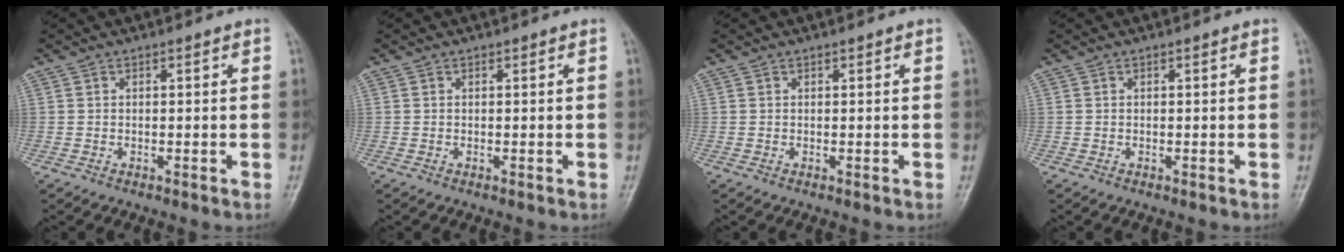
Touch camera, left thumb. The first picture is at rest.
{"total": 0.0}
{"total": 0.0}
{"total": 0.0}